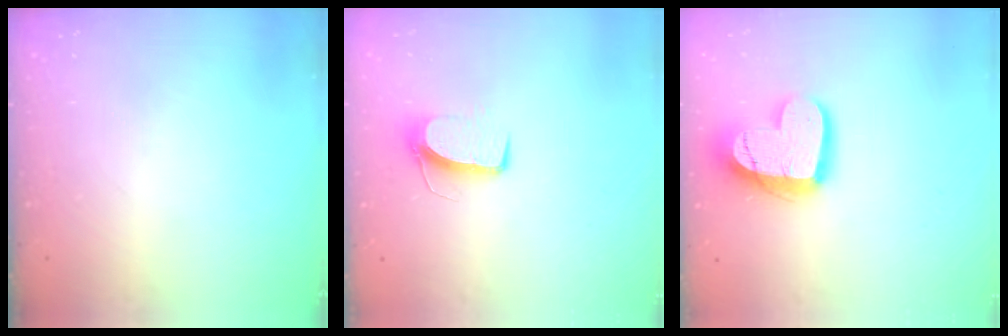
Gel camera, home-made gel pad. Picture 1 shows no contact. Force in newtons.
{"total": 7.8, "press": 7.7, "slide": 0.5}
{"total": 16.1, "press": 16.1, "slide": 1.0}